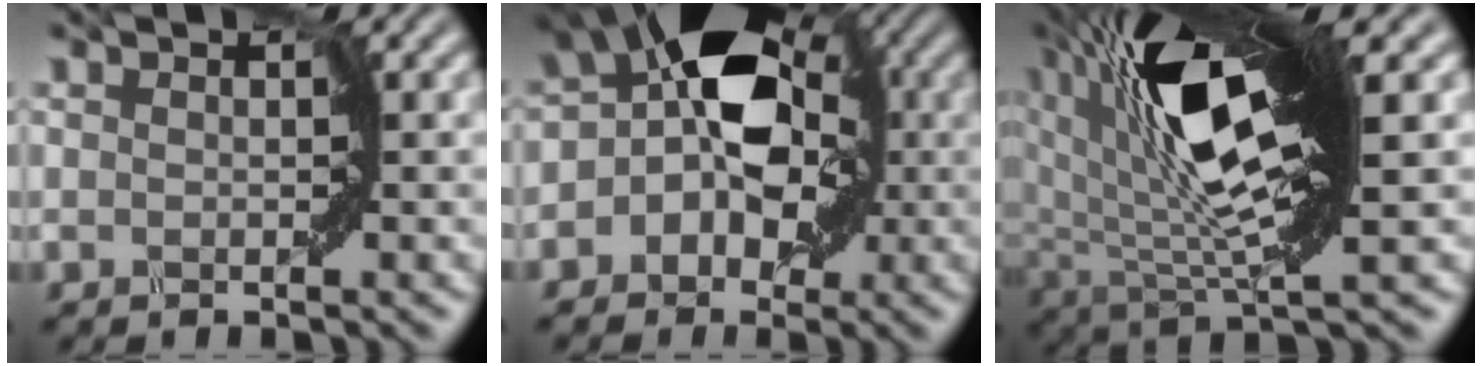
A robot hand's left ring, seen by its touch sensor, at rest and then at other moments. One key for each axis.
{"total": 7.7, "fx": 0.3, "fy": 4.7, "fz": 6.1, "tx": -0.091, "ty": 0.012, "tz": 0.002}
{"total": 11.3, "fx": 4.4, "fy": 2.7, "fz": 10.1, "tx": -0.195, "ty": 0.004, "tz": 0.083}